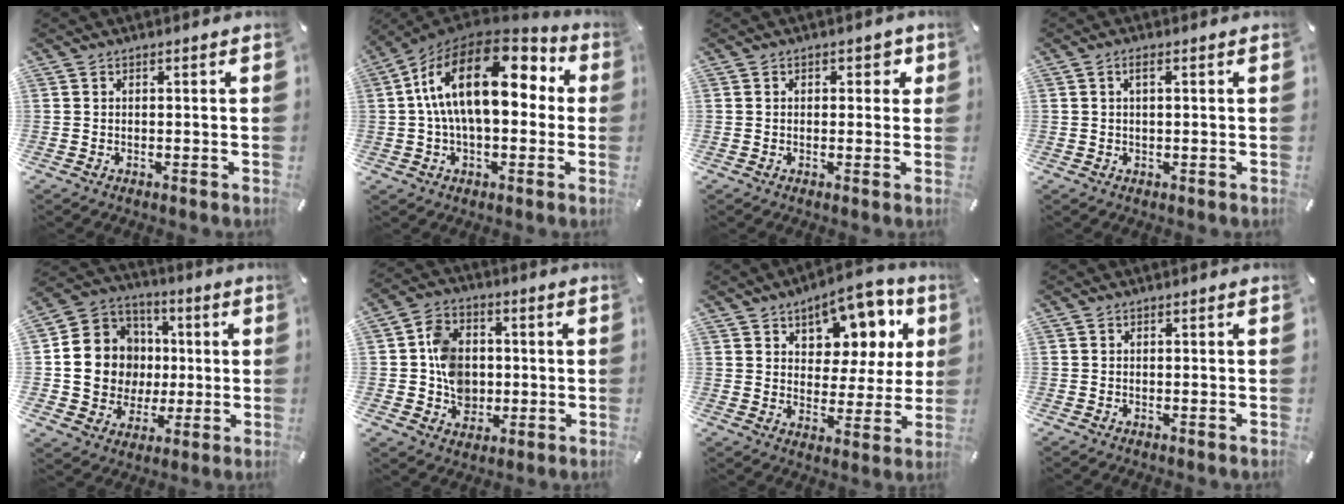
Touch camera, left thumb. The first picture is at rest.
{"total": 20.9, "force": [5.1, 10.9, 17.0], "torque": [-0.323, -0.018, 0.078]}
{"total": 2.5, "force": [0.4, 1.9, 1.6], "torque": [-0.008, 0.000, -0.001]}
{"total": 1.8, "force": [0.5, 0.7, 1.5], "torque": [-0.032, 0.006, 0.006]}
{"total": 15.0, "force": [0.1, 14.3, 4.5], "torque": [-0.081, 0.006, 0.015]}
{"total": 10.4, "force": [-0.2, 9.0, 5.2], "torque": [-0.095, 0.019, 0.003]}
{"total": 11.7, "force": [7.1, 7.8, 5.1], "torque": [-0.066, -0.059, 0.125]}
{"total": 0.0}